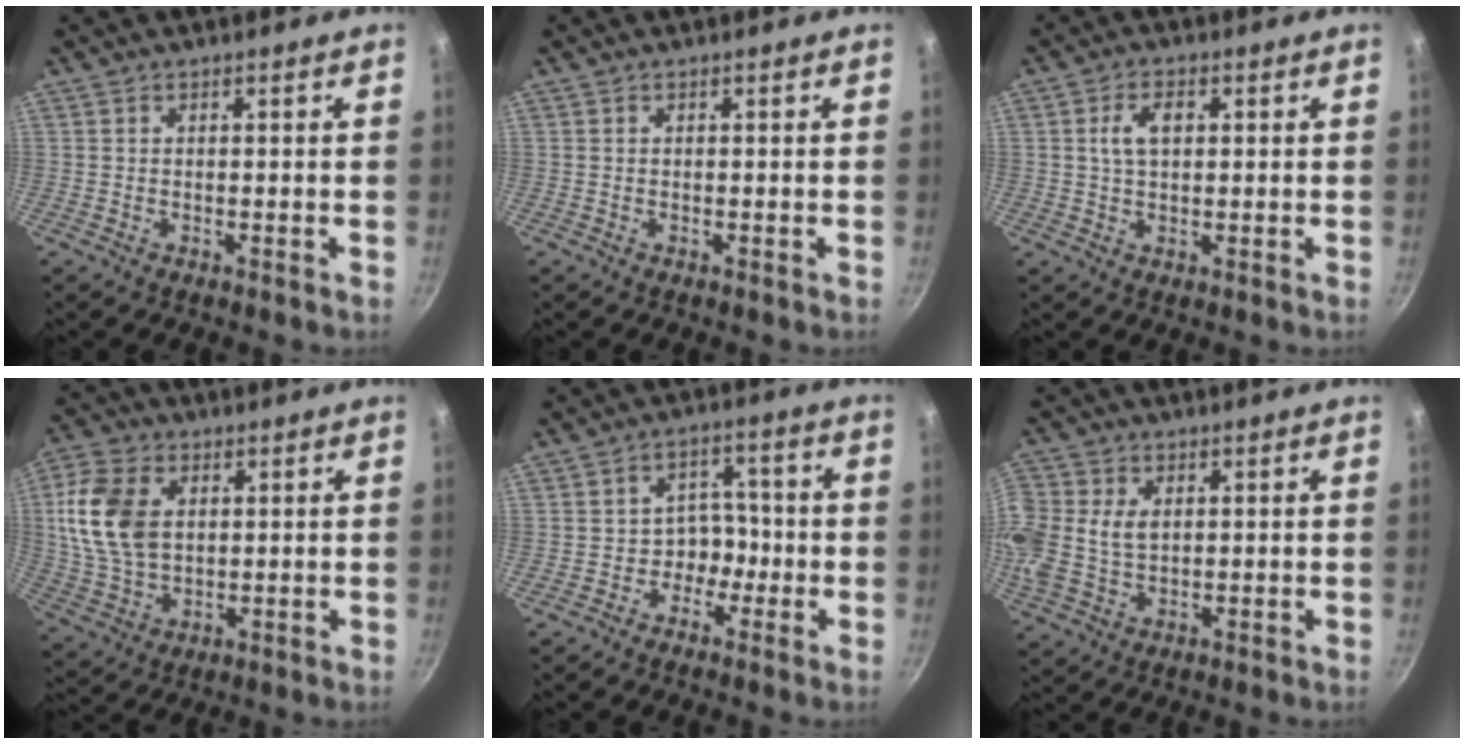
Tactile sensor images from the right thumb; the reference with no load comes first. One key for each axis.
{"total": 0.0}
{"total": 5.1, "fx": 1.1, "fy": 3.1, "fz": 4.0, "tx": -0.061, "ty": 0.006, "tz": 0.016}
{"total": 14.3, "fx": 2.7, "fy": 9.8, "fz": 10.0, "tx": -0.182, "ty": -0.004, "tz": 0.053}
{"total": 5.0, "fx": -2.1, "fy": 4.2, "fz": 1.8, "tx": 0.022, "ty": 0.035, "tz": -0.035}
{"total": 12.5, "fx": 1.6, "fy": 9.7, "fz": 7.7, "tx": -0.193, "ty": 0.017, "tz": 0.031}